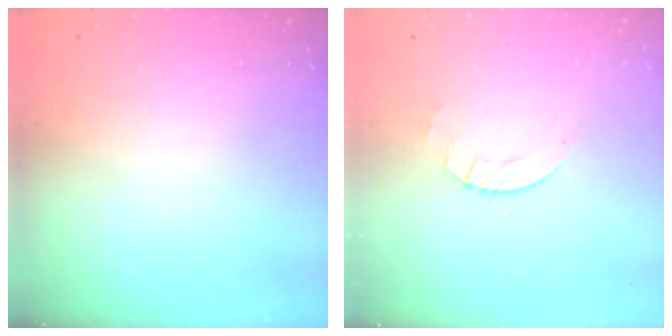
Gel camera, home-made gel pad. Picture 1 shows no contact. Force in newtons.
{"total": 2.6, "press": 2.5, "slide": 0.4}